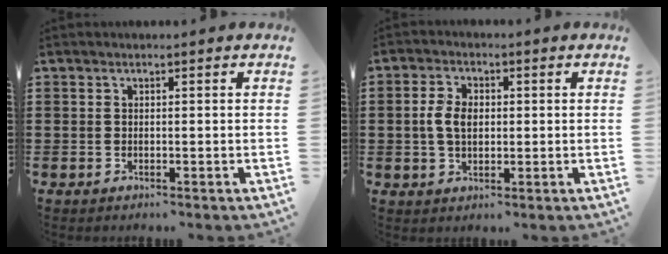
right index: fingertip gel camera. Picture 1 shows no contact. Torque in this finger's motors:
{"motor_torque": [0.07, -0.02, 0.33, 0.10]}